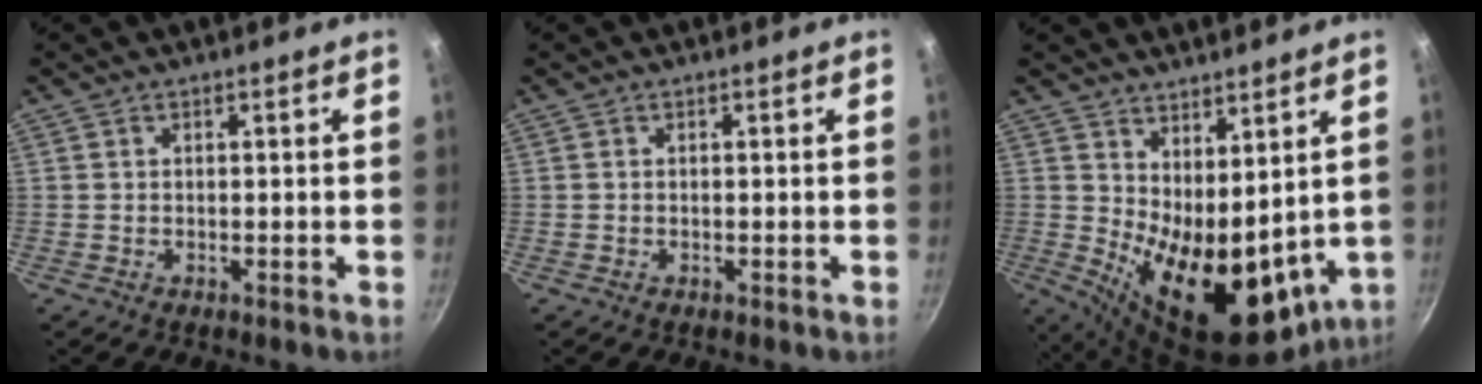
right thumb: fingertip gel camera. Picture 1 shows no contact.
{"total": 0.0}
{"total": 16.4, "force": [2.8, 7.9, 14.1], "torque": [-0.180, -0.040, 0.070]}